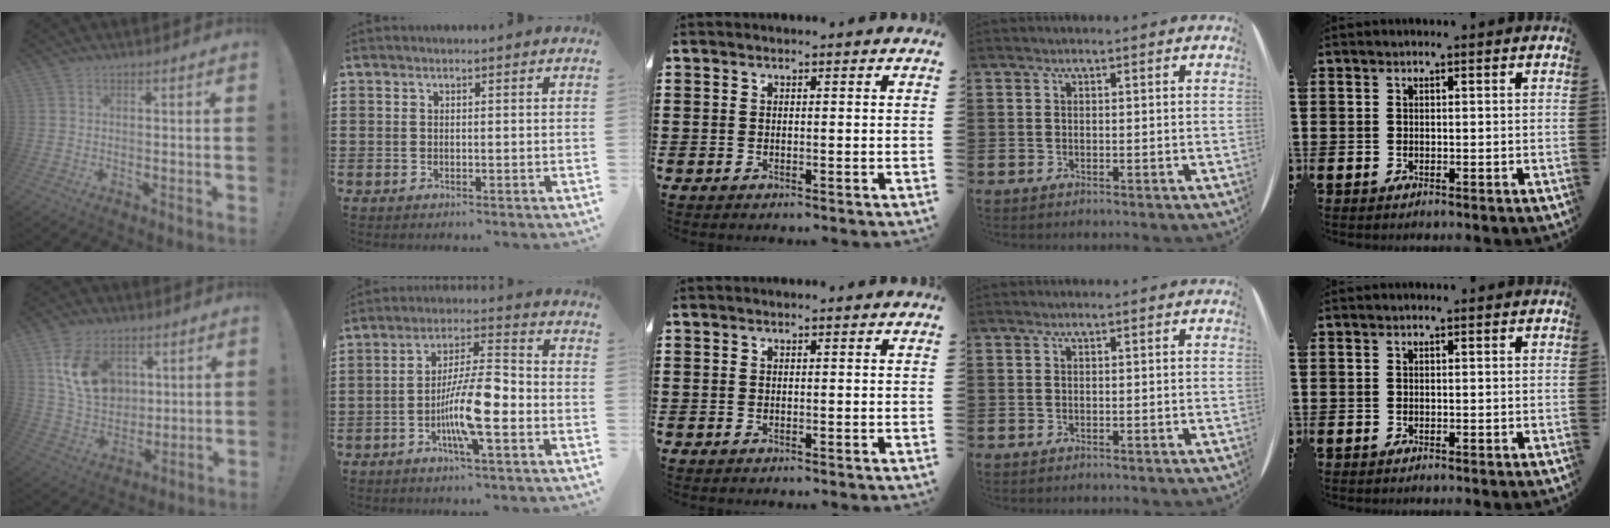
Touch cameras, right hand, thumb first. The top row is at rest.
{"thumb": {"total": 14.9, "force": [5.8, 10.8, 8.4], "torque": [-0.142, -0.011, 0.117]}, "index": {"total": 10.4, "force": [-3.2, 2.2, 9.7], "torque": [-0.193, -0.005, -0.063]}}